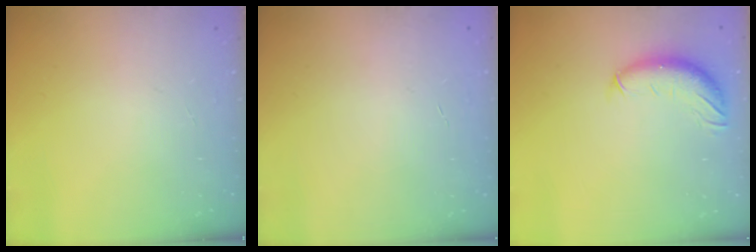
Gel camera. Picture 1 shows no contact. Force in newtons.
{"total": 0.0}
{"total": 10.2, "press": 10.0, "slide": 2.1}